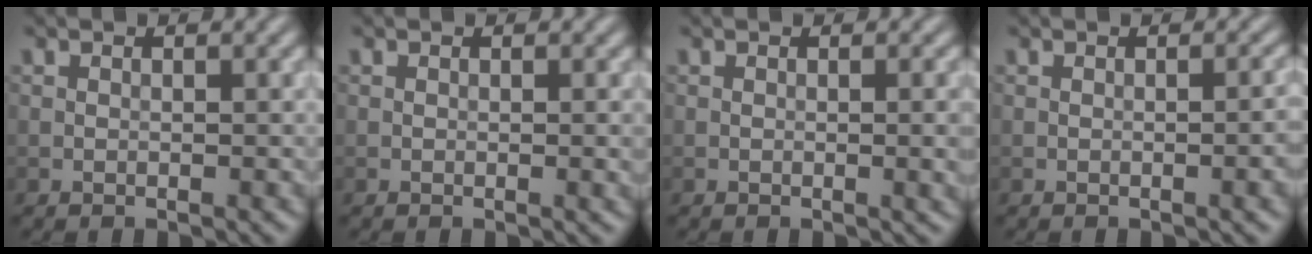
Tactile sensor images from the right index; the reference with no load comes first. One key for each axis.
{"total": 0.8, "fx": 0.0, "fy": 0.1, "fz": 0.8, "tx": -0.009, "ty": -0.003, "tz": -0.001}
{"total": 2.5, "fx": 0.0, "fy": 0.7, "fz": 2.4, "tx": -0.025, "ty": 0.000, "tz": -0.003}
{"total": 3.5, "fx": -0.5, "fy": 1.2, "fz": 3.2, "tx": -0.031, "ty": 0.000, "tz": -0.006}